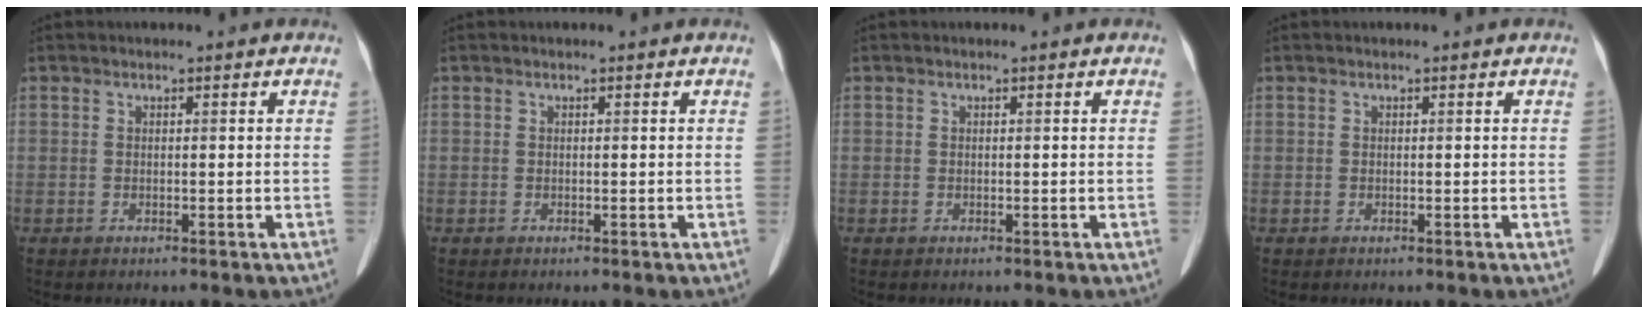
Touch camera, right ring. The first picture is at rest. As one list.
[{"total": 0.0}, {"total": 0.0}, {"total": 0.0}]